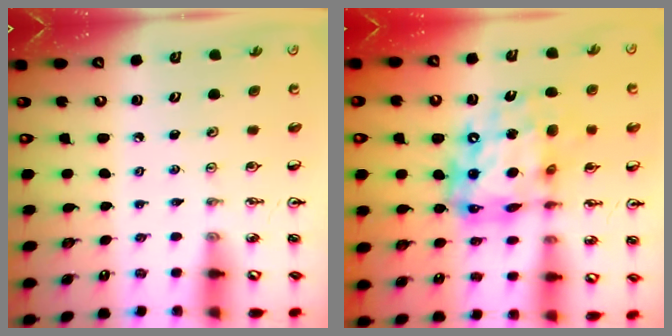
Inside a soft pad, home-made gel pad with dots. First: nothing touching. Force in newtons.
{"total": 18.3, "press": 18.2, "slide": 1.6}